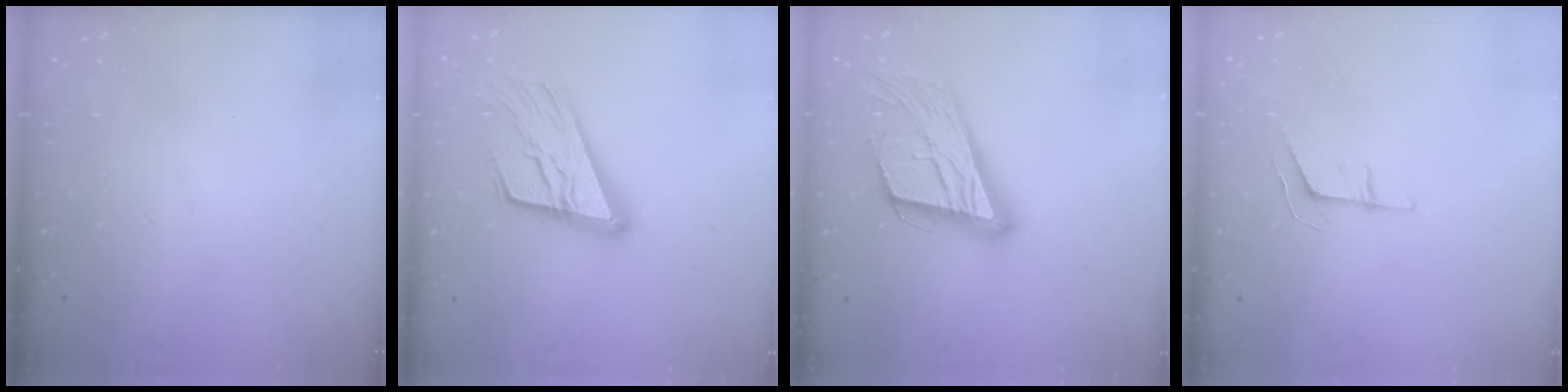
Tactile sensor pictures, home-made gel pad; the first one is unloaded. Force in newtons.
{"total": 19.1, "press": 19.0, "slide": 2.5}
{"total": 22.7, "press": 22.3, "slide": 4.0}
{"total": 4.5, "press": 4.5, "slide": 0.3}